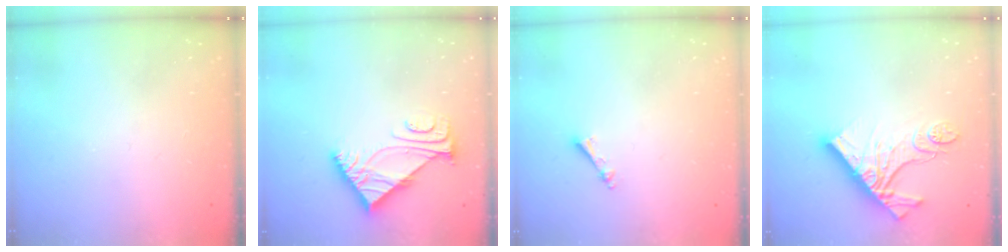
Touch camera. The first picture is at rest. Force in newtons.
{"total": 5.6, "press": 5.5, "slide": 0.8}
{"total": 2.5, "press": 2.5, "slide": 0.3}
{"total": 14.3, "press": 14.3, "slide": 1.5}